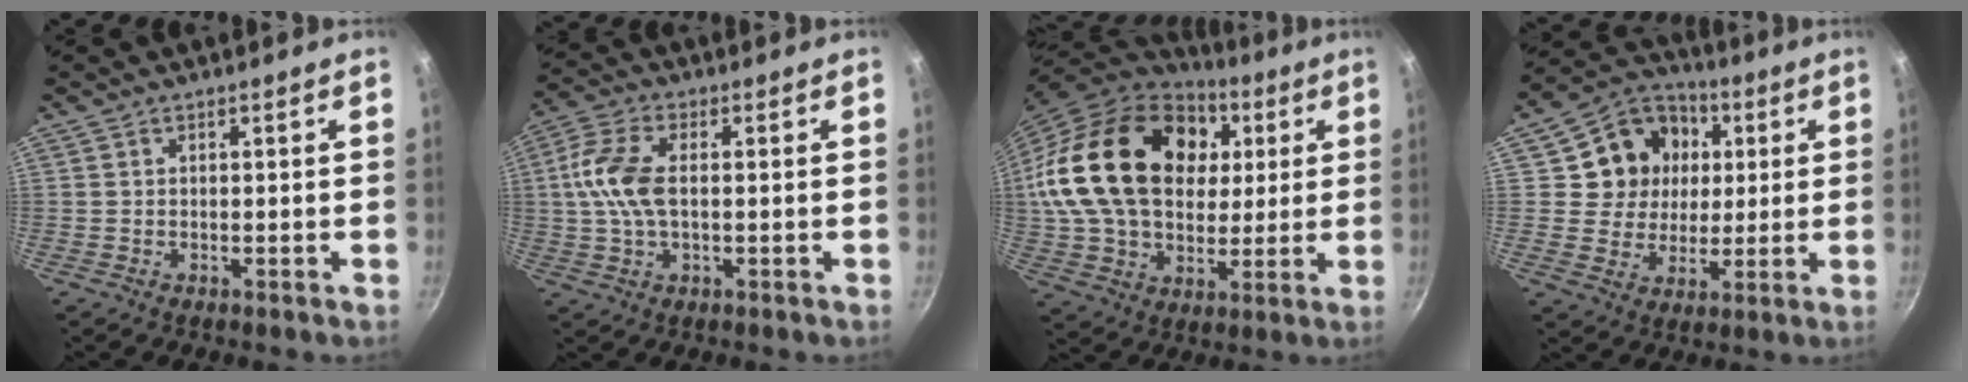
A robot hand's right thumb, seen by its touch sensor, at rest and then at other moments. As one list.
[{"total": 9.6, "force": [0.6, 5.2, 8.1], "torque": [-0.167, 0.018, 0.002]}, {"total": 29.6, "force": [6.7, 20.5, 20.3], "torque": [-0.361, 0.012, 0.120]}, {"total": 14.2, "force": [3.4, 12.5, 5.8], "torque": [-0.074, 0.011, 0.051]}]